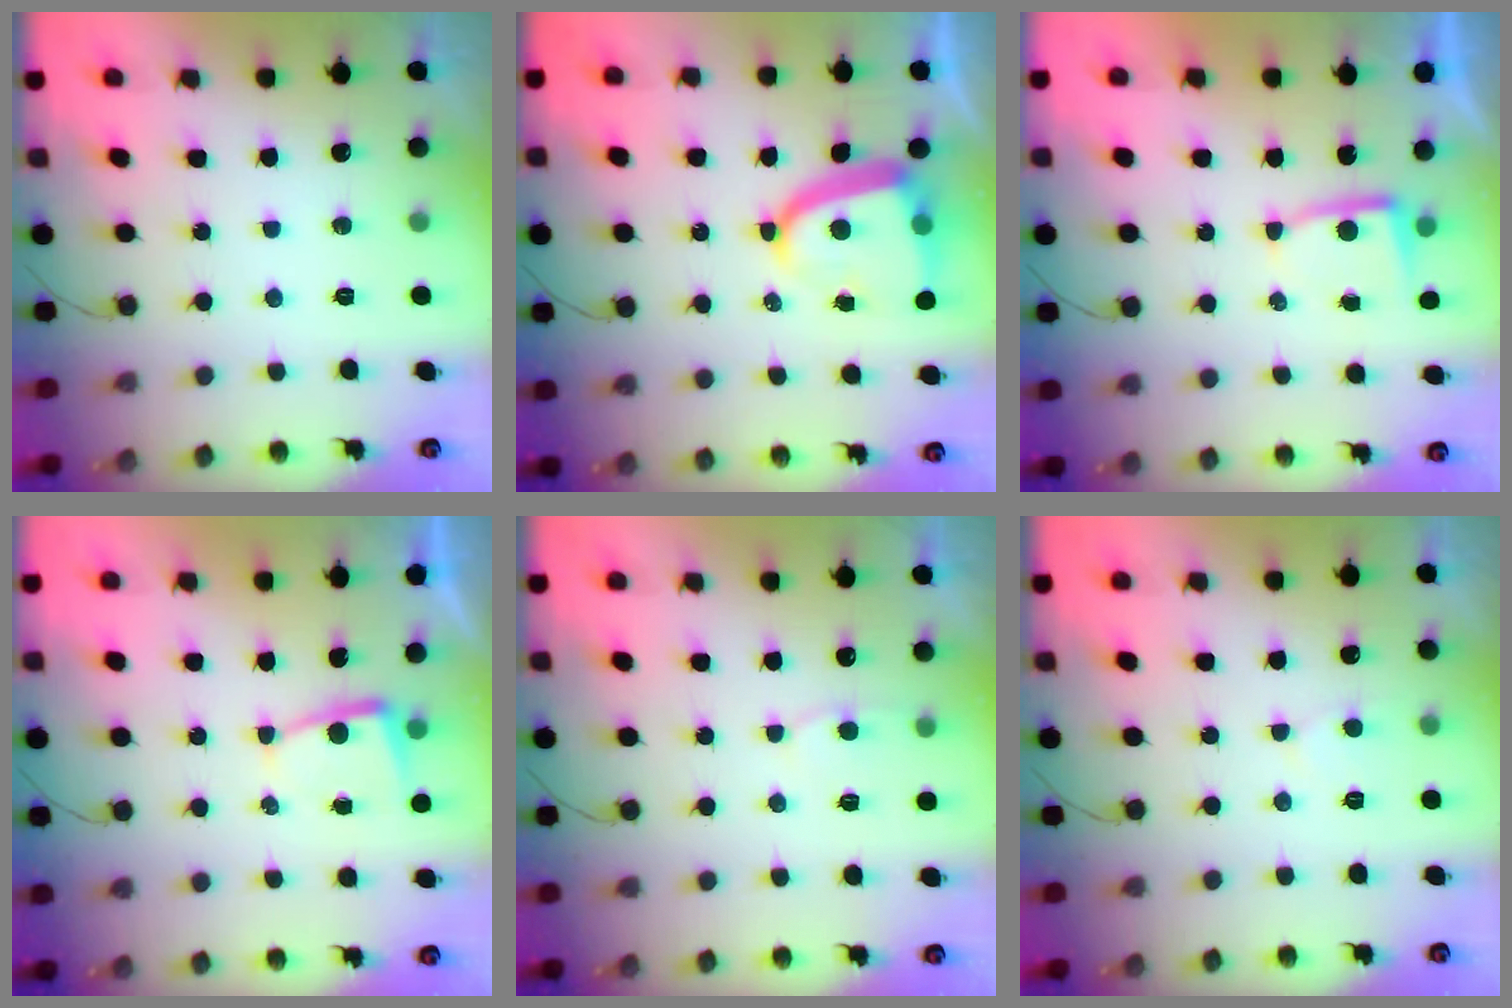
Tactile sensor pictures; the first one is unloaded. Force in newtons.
{"total": 12.3, "press": 12.2, "slide": 1.4}
{"total": 3.0, "press": 3.0, "slide": 0.4}
{"total": 3.0, "press": 3.0, "slide": 0.4}
{"total": 4.9, "press": 4.8, "slide": 0.6}
{"total": 3.5, "press": 3.5, "slide": 0.3}